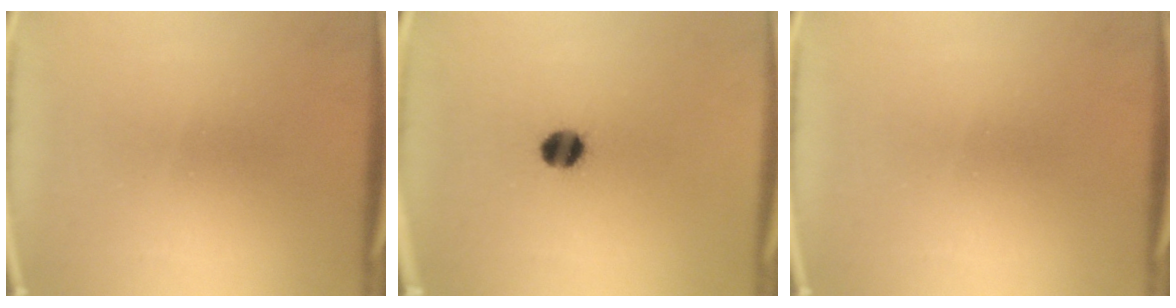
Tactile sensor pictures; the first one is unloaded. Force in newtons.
{"total": 5.0}
{"total": 0.0}